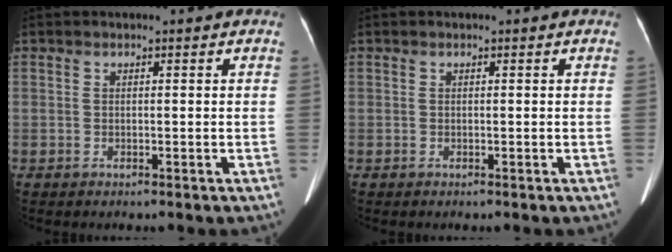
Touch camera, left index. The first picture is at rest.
{"total": 0.0}